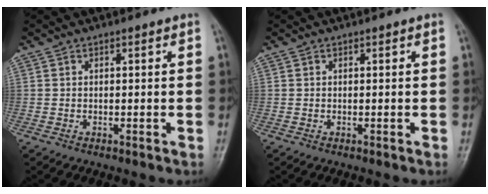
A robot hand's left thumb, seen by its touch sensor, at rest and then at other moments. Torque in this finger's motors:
{"motor_torque": [0.00, 0.00, -0.01, 0.00, -0.01]}